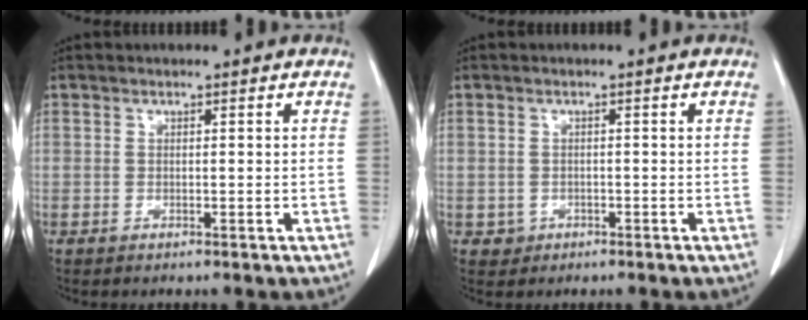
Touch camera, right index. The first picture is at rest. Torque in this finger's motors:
{"motor_torque": [-0.77, 0.55, -0.77, -0.16]}